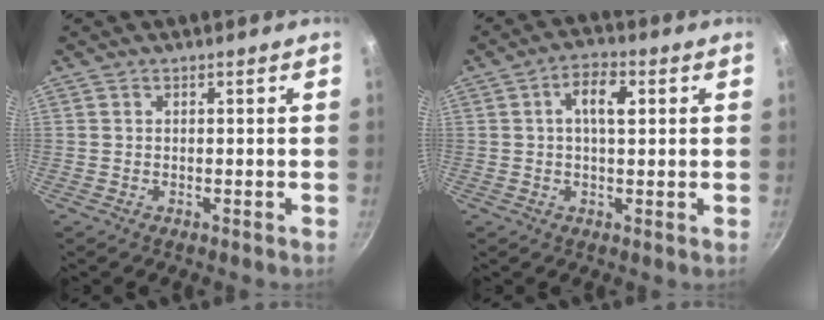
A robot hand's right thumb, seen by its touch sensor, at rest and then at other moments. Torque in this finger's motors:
{"motor_torque": [-0.25, 1.53, 0.79, 0.17, 0.03]}